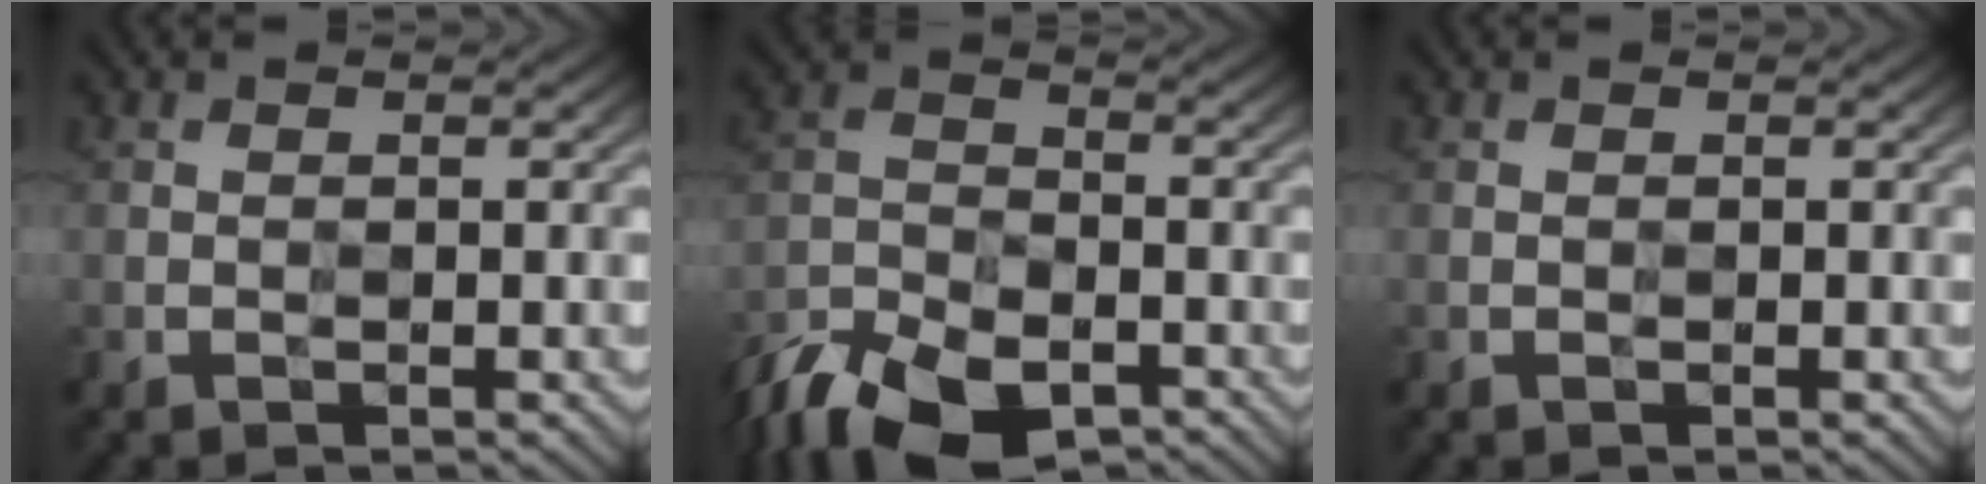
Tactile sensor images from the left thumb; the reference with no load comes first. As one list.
[{"total": 10.2, "force": [-8.1, 4.2, 4.7], "torque": [-0.104, -0.015, -0.164]}, {"total": 0.0}]